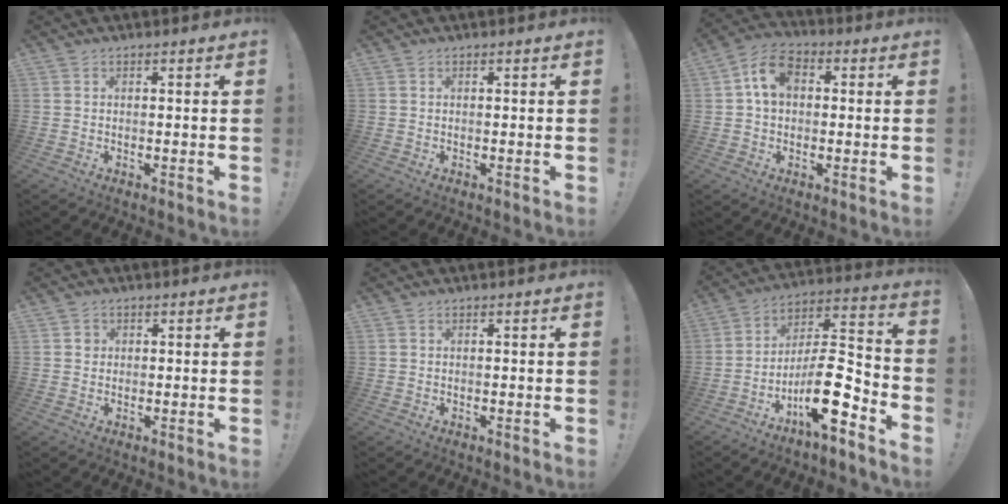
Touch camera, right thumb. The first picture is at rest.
{"total": 0.0}
{"total": 9.5, "force": [1.9, 7.3, 5.8], "torque": [-0.088, 0.015, 0.041]}
{"total": 1.8, "force": [0.3, 1.7, 0.4], "torque": [0.003, 0.001, 0.001]}
{"total": 0.0}
{"total": 15.3, "force": [-7.4, 6.5, 11.7], "torque": [-0.190, 0.040, -0.115]}